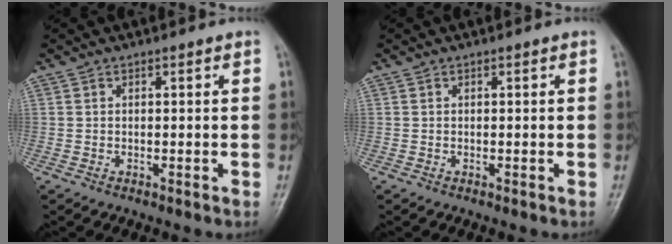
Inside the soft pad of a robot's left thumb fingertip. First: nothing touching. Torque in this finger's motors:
{"motor_torque": [0.00, 0.00, -0.02, -0.04, 0.00]}